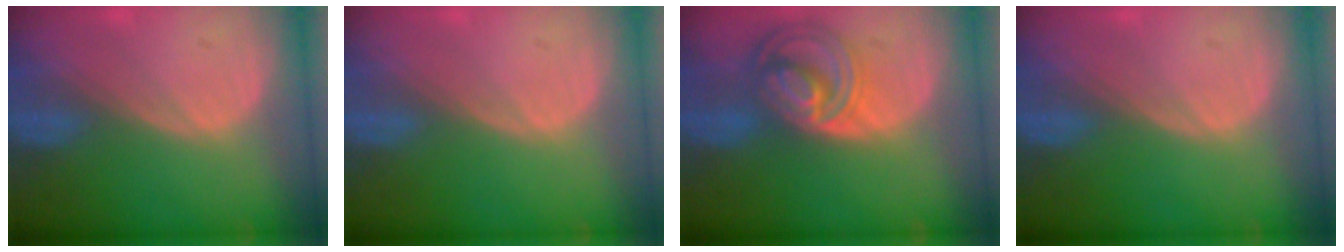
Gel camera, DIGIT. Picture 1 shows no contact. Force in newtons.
{"total": 0.0}
{"total": 8.7, "press": 7.5, "slide": 4.3}
{"total": 0.0}